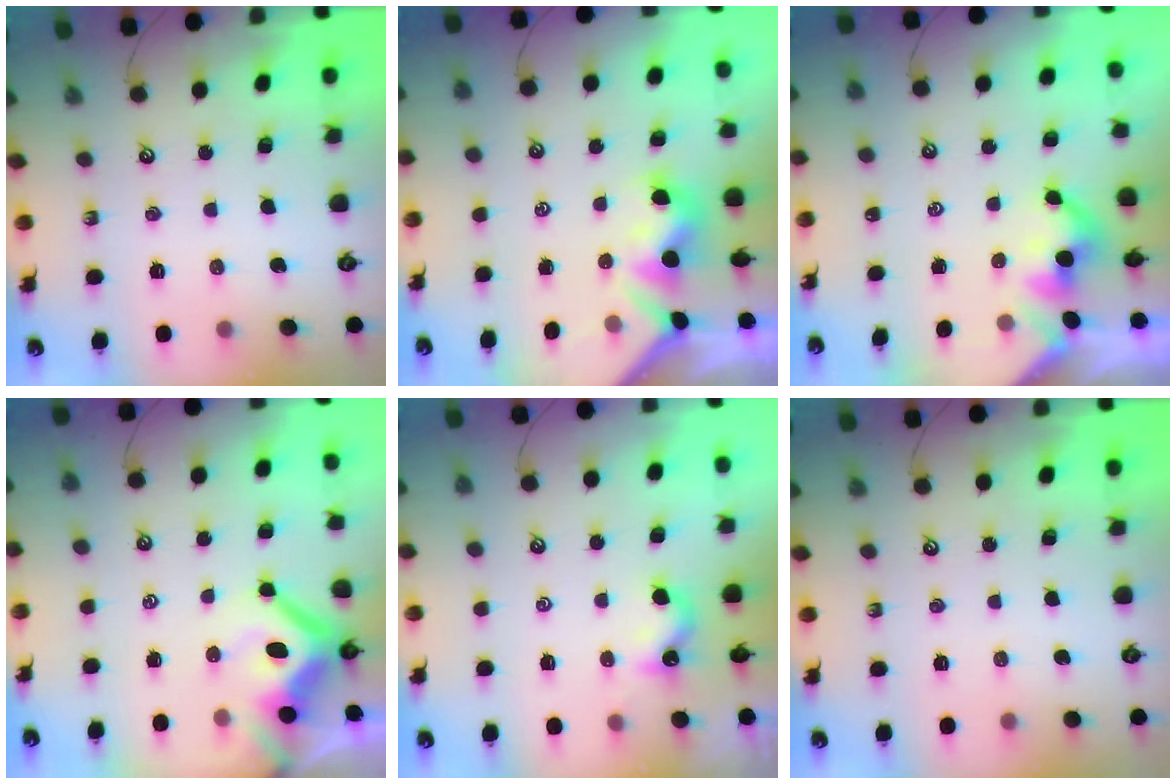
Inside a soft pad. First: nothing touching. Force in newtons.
{"total": 1.9, "press": 1.8, "slide": 0.7}
{"total": 1.5, "press": 1.5, "slide": 0.3}
{"total": 6.5, "press": 6.3, "slide": 1.3}
{"total": 1.3, "press": 1.2, "slide": 0.4}
{"total": 0.0}